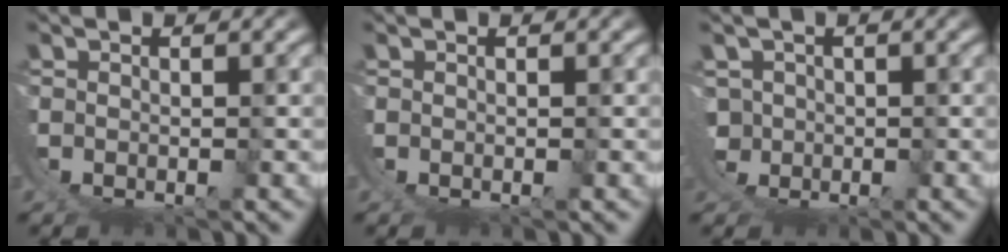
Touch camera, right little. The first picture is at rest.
{"total": 0.0}
{"total": 5.8, "force": [-1.0, 5.3, 2.1], "torque": [-0.068, -0.036, -0.011]}